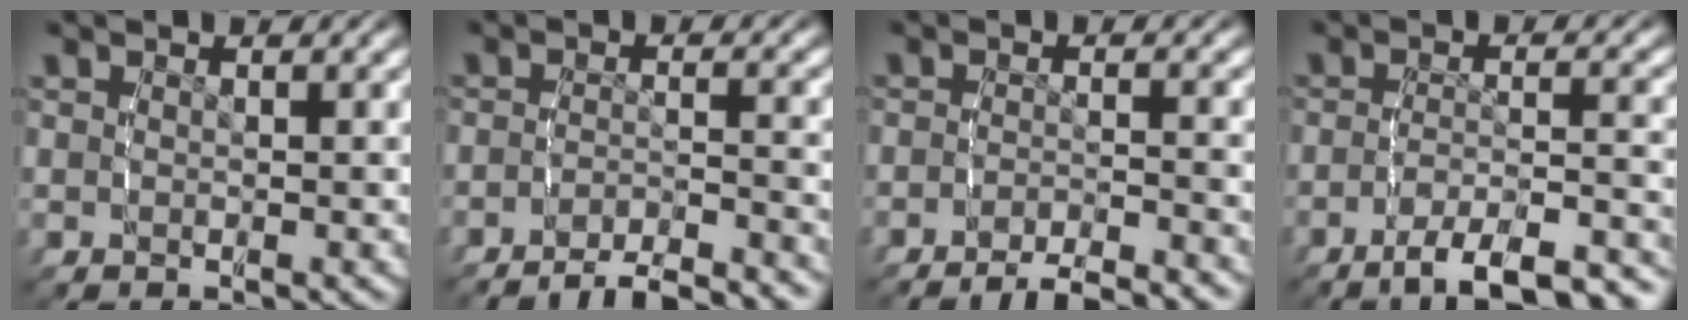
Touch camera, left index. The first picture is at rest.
{"total": 6.0, "force": [-5.7, 0.9, 1.7], "torque": [-0.012, -0.012, -0.093]}
{"total": 4.2, "force": [-3.8, 0.6, 1.5], "torque": [-0.011, -0.001, -0.069]}
{"total": 9.7, "force": [-8.9, 1.7, 3.5], "torque": [-0.042, -0.021, -0.131]}